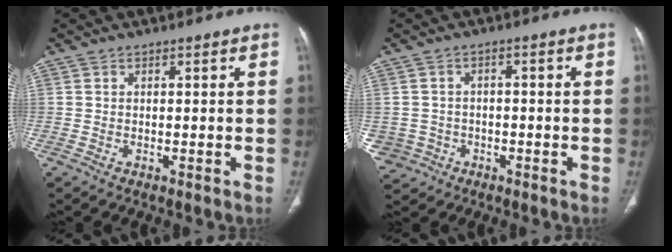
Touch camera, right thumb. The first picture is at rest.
{"total": 6.2, "force": [-2.2, 5.7, 1.1], "torque": [-0.018, 0.020, -0.030]}